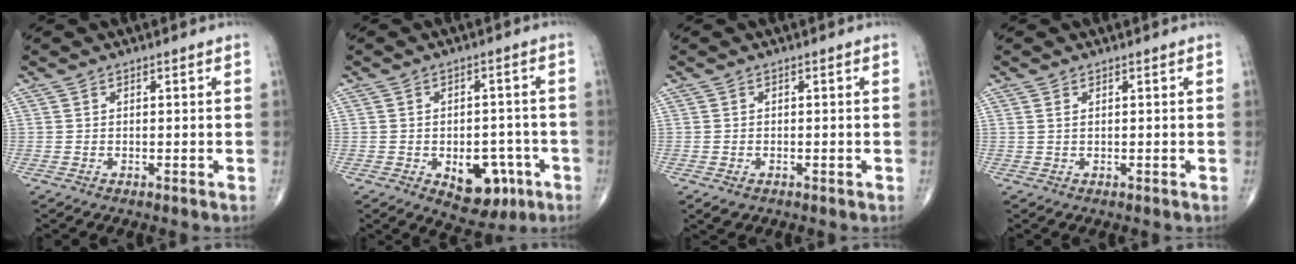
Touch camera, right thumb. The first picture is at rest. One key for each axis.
{"total": 10.1, "fx": -3.9, "fy": 6.1, "fz": 7.0, "tx": -0.058, "ty": 0.024, "tz": -0.041}
{"total": 1.6, "fx": -0.7, "fy": 1.1, "fz": 0.9, "tx": -0.013, "ty": 0.002, "tz": -0.006}
{"total": 0.8, "fx": 0.4, "fy": 0.3, "fz": 0.6, "tx": -0.017, "ty": 0.005, "tz": 0.009}